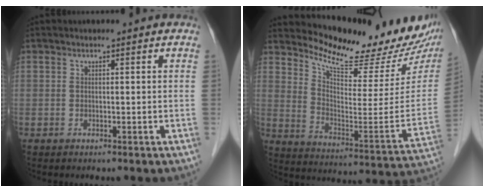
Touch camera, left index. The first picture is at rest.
{"total": 21.2, "force": [18.6, 4.1, 9.2], "torque": [-0.144, -0.068, 0.257]}